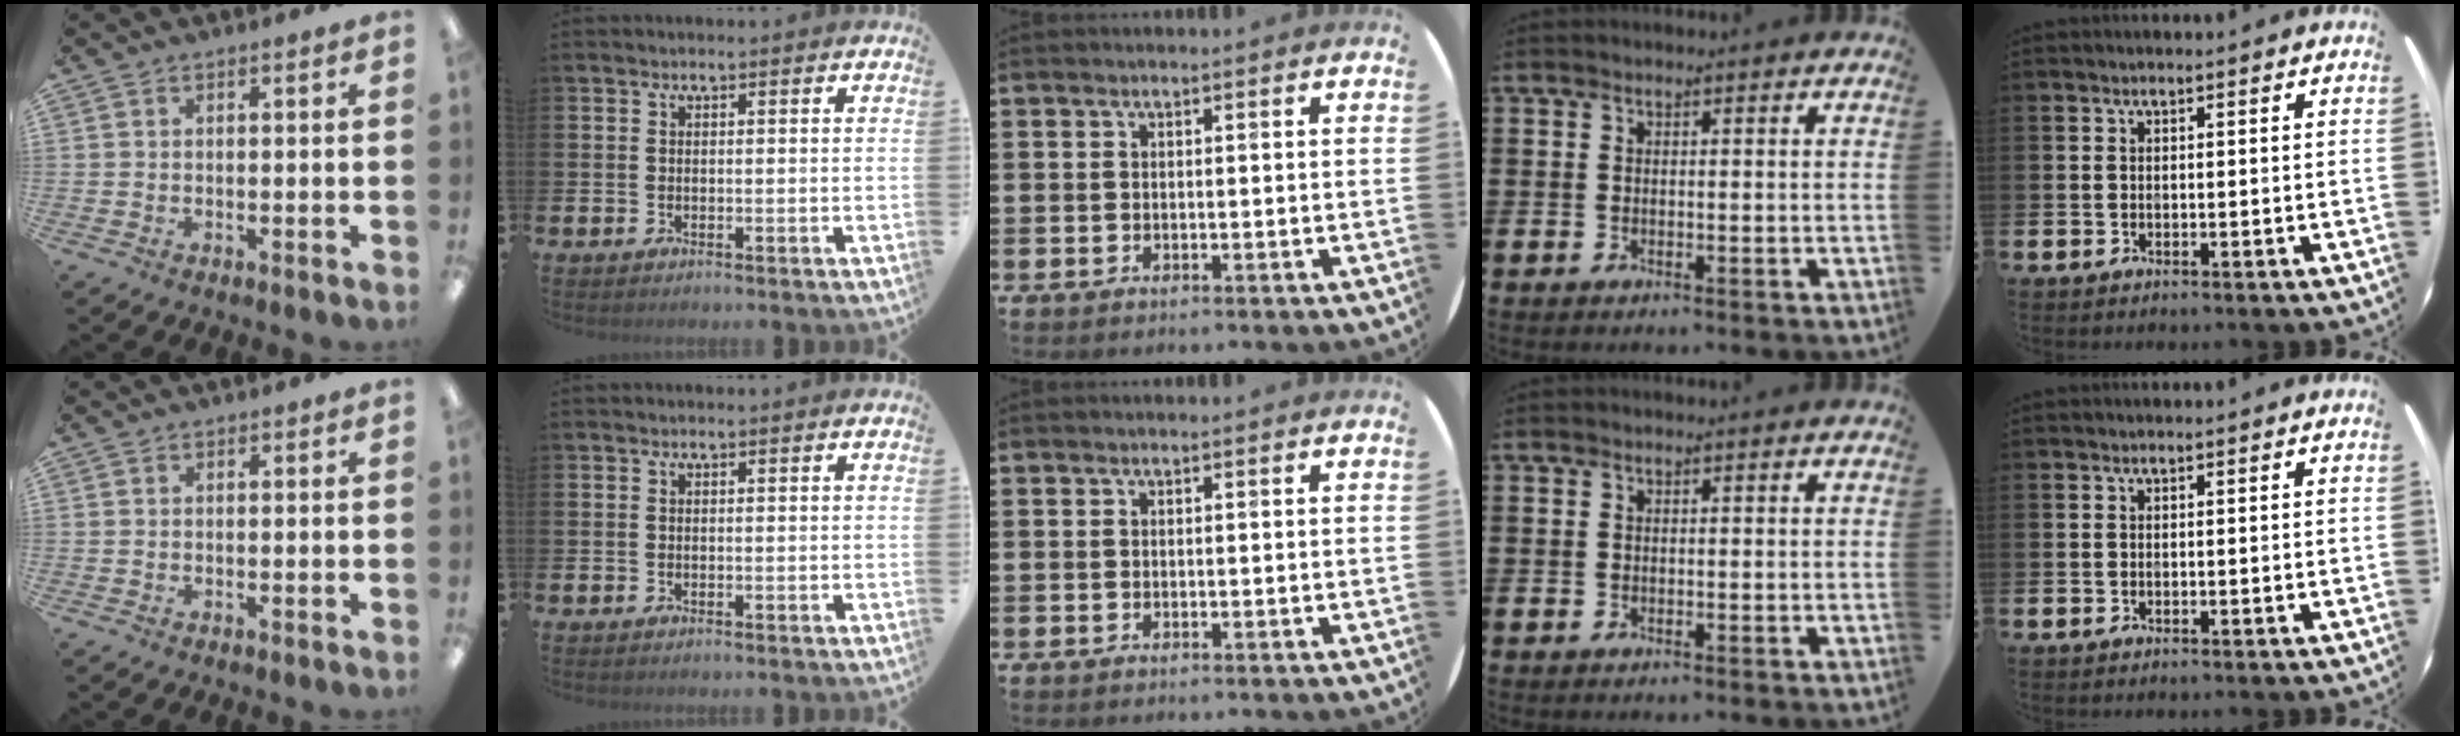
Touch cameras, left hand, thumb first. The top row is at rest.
{}